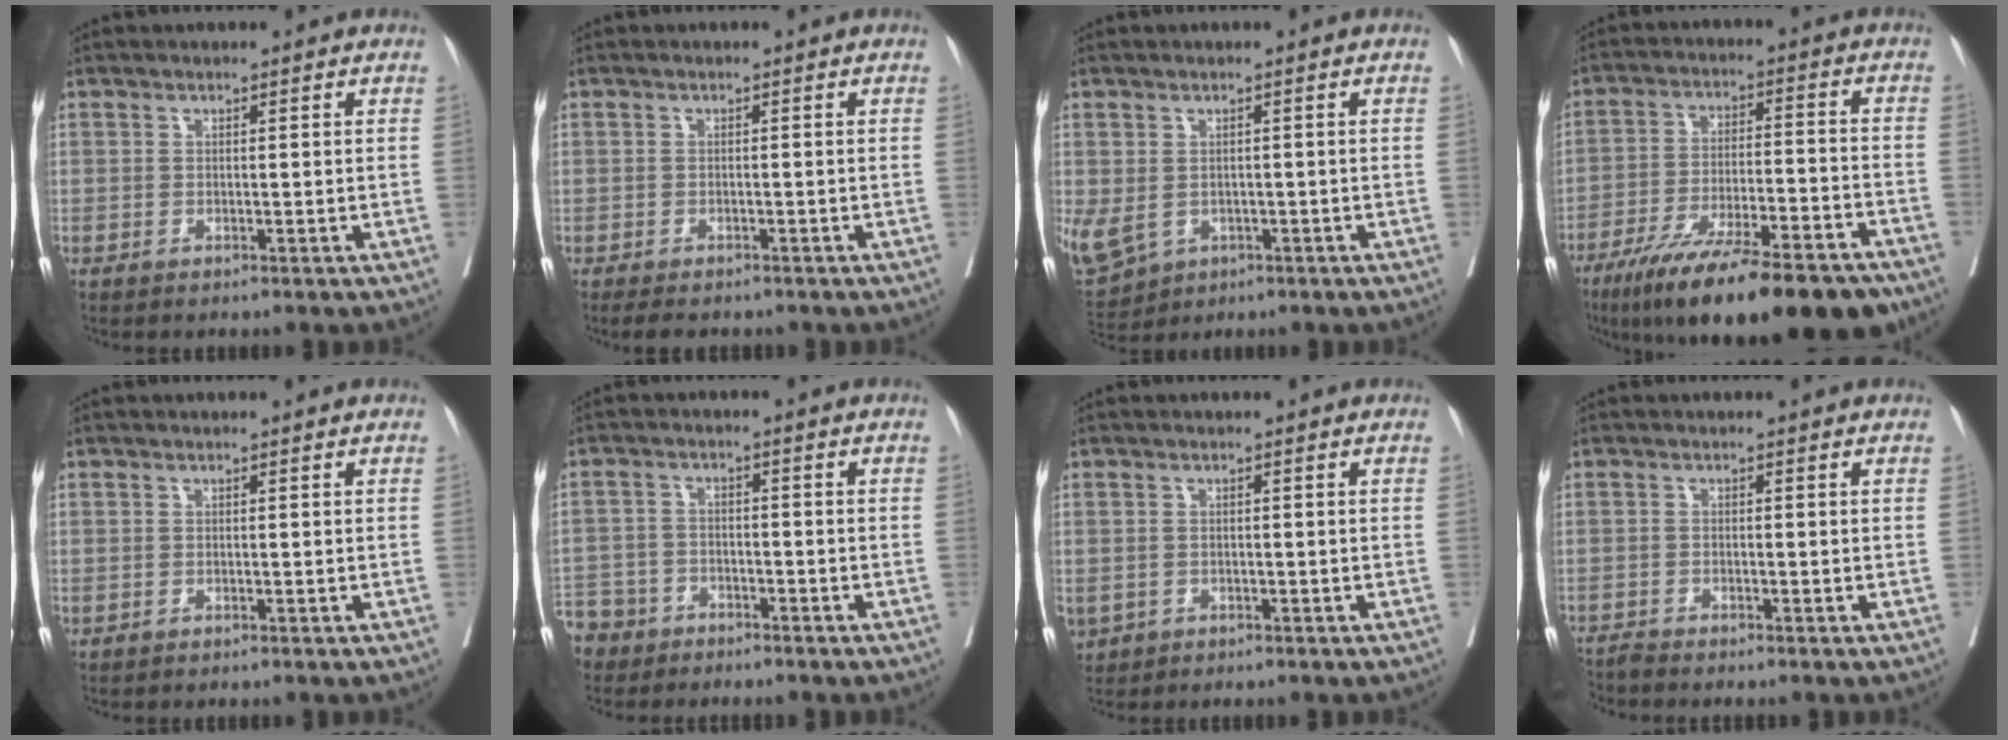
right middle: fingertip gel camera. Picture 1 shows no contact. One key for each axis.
{"total": 3.5, "fx": -2.9, "fy": 1.5, "fz": 1.2, "tx": -0.019, "ty": -0.005, "tz": -0.038}
{"total": 14.9, "fx": -4.8, "fy": 12.1, "fz": 7.4, "tx": -0.222, "ty": -0.011, "tz": -0.057}
{"total": 22.7, "fx": -17.0, "fy": 4.0, "fz": 14.4, "tx": -0.190, "ty": -0.015, "tz": -0.267}
{"total": 0.0}
{"total": 9.7, "fx": -7.3, "fy": 6.0, "fz": 1.8, "tx": -0.070, "ty": -0.002, "tz": -0.132}
{"total": 3.8, "fx": -1.8, "fy": 3.1, "fz": 1.3, "tx": -0.037, "ty": -0.003, "tz": -0.023}
{"total": 1.4, "fx": -1.4, "fy": -0.3, "fz": -0.2, "tx": 0.005, "ty": -0.007, "tz": -0.030}